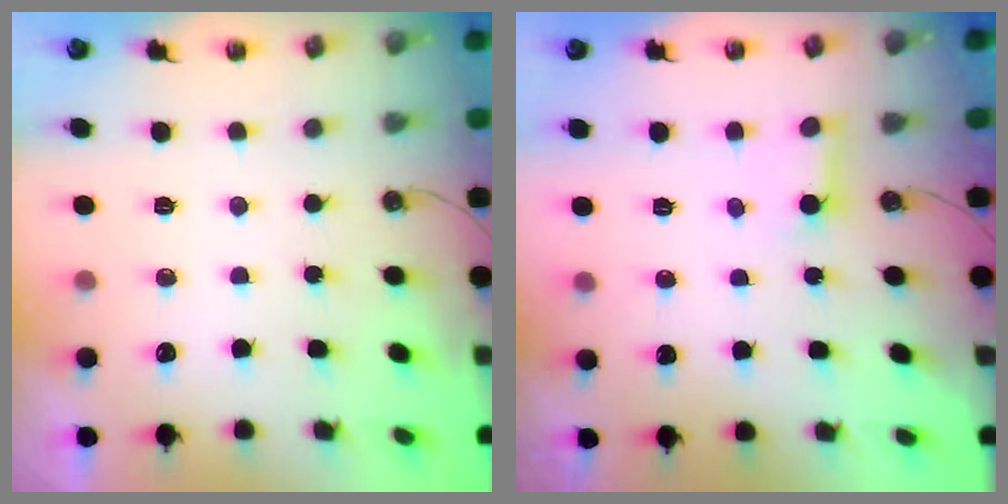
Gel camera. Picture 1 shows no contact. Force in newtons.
{"total": 2.8, "press": 2.7, "slide": 0.3}